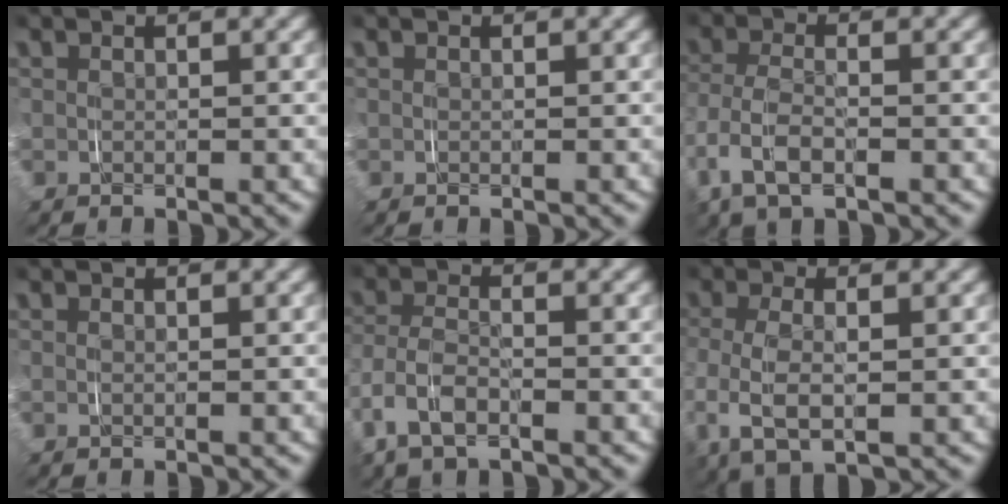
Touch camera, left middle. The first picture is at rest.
{"total": 0.0}
{"total": 4.3, "force": [-1.4, 2.4, 3.3], "torque": [-0.090, -0.010, -0.020]}
{"total": 0.0}
{"total": 3.9, "force": [-1.6, 2.4, 2.6], "torque": [-0.075, -0.010, -0.025]}
{"total": 5.0, "force": [-0.4, 2.6, 4.2], "torque": [-0.107, -0.007, 0.000]}